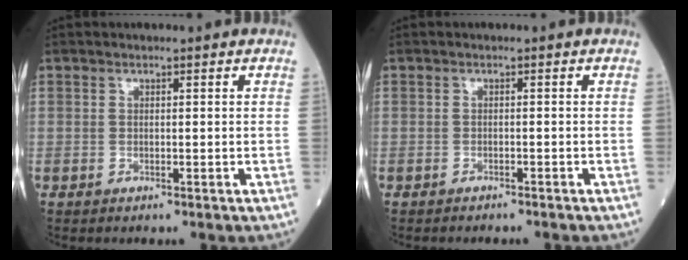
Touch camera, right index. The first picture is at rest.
{"total": 2.5, "force": [-2.4, 0.3, 0.6], "torque": [-0.010, -0.002, -0.029]}